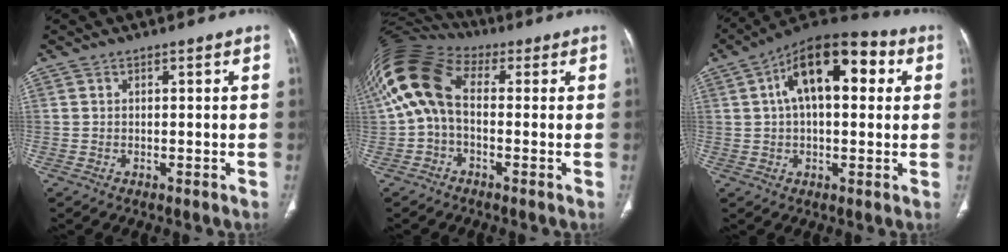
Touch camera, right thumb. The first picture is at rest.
{"total": 13.5, "force": [1.0, 8.4, 10.6], "torque": [-0.221, 0.048, 0.009]}
{"total": 17.0, "force": [4.5, 8.4, 14.0], "torque": [-0.197, 0.029, 0.062]}